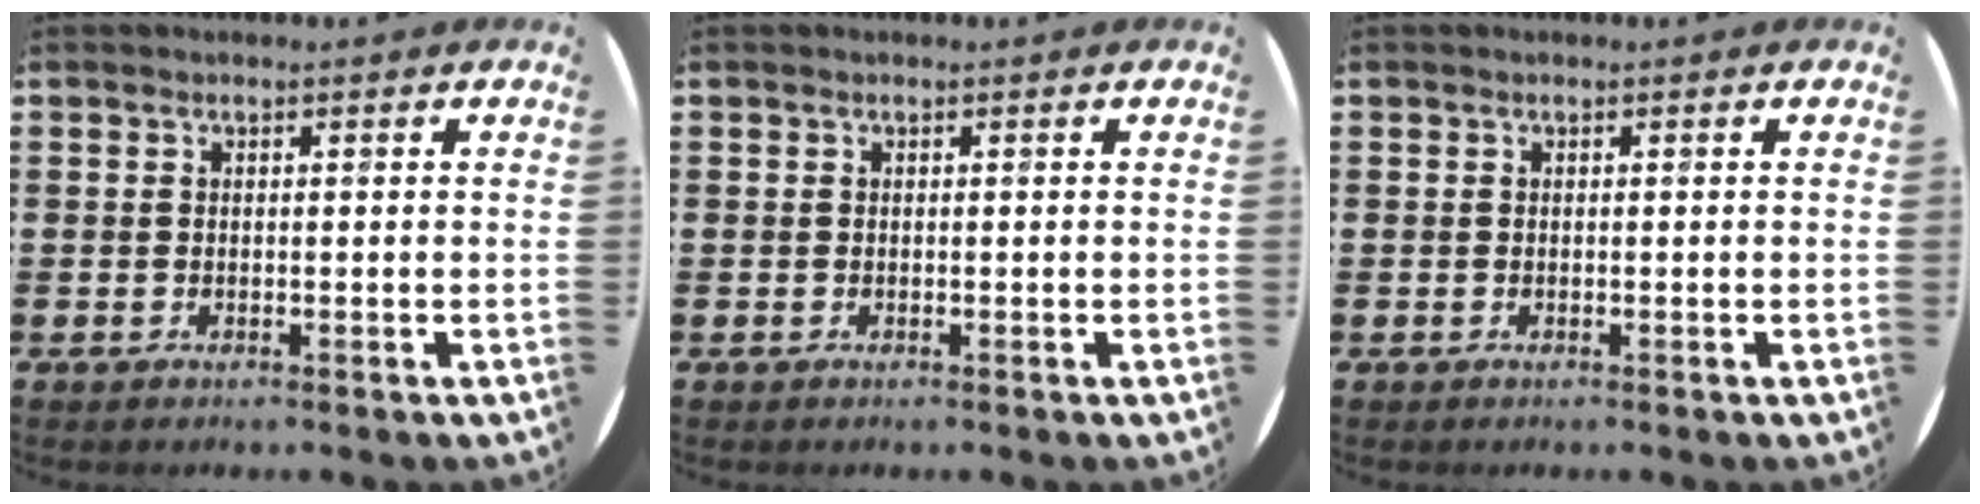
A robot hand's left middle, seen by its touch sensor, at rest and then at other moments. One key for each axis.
{"total": 0.0}
{"total": 0.0}